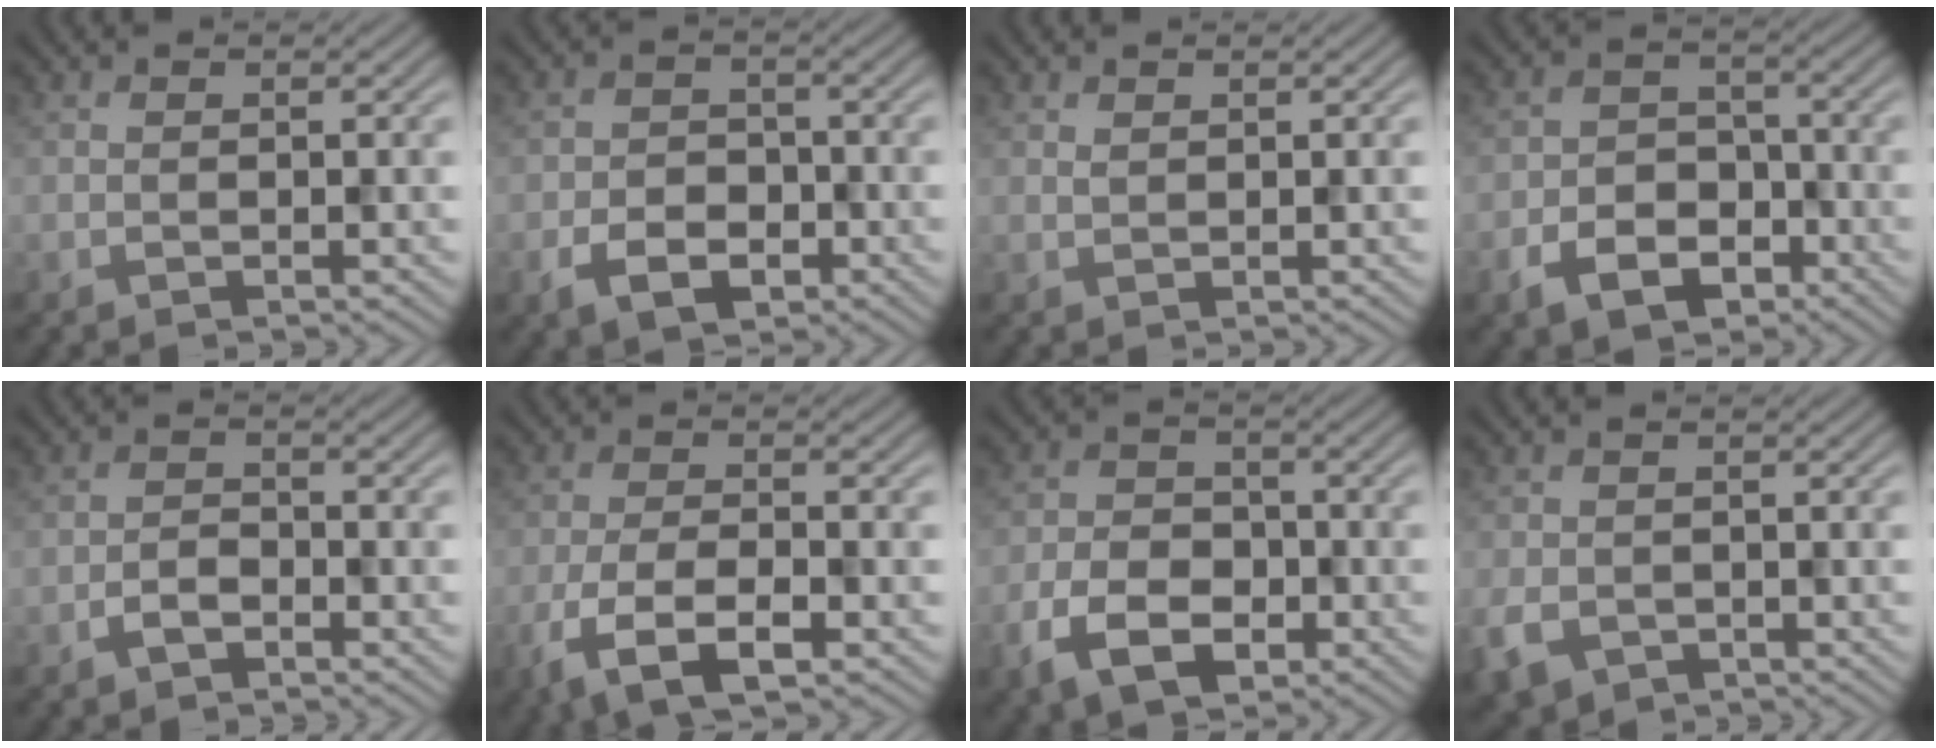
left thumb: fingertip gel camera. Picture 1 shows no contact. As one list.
[{"total": 5.4, "force": [-2.6, 3.6, 3.0], "torque": [-0.058, -0.008, -0.054]}, {"total": 0.7, "force": [0.6, 0.3, 0.2], "torque": [-0.009, -0.001, 0.012]}, {"total": 6.7, "force": [-3.7, 4.4, 3.5], "torque": [-0.071, -0.006, -0.074]}, {"total": 2.4, "force": [-1.5, 1.3, 1.3], "torque": [-0.025, 0.004, -0.034]}, {"total": 7.1, "force": [-3.6, 2.8, 5.4], "torque": [-0.116, -0.008, -0.073]}, {"total": 7.7, "force": [-3.7, 5.0, 4.5], "torque": [-0.101, -0.009, -0.076]}, {"total": 3.9, "force": [-1.7, 3.0, 1.9], "torque": [-0.055, -0.016, -0.038]}]